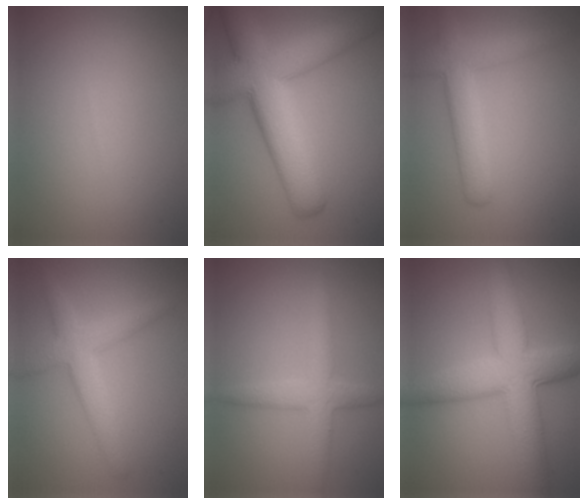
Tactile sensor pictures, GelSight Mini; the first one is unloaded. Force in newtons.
{"total": 10.3, "press": 10.3, "slide": 0.5}
{"total": 4.4, "press": 4.4, "slide": 0.3}
{"total": 3.9, "press": 3.9, "slide": 0.1}
{"total": 3.3, "press": 3.3, "slide": 0.1}
{"total": 8.1, "press": 8.1, "slide": 0.3}